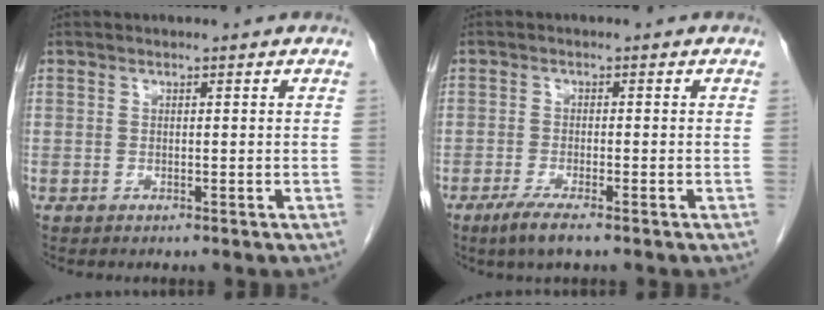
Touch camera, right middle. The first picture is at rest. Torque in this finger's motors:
{"motor_torque": [0.71, -0.49, 0.06, 0.06]}